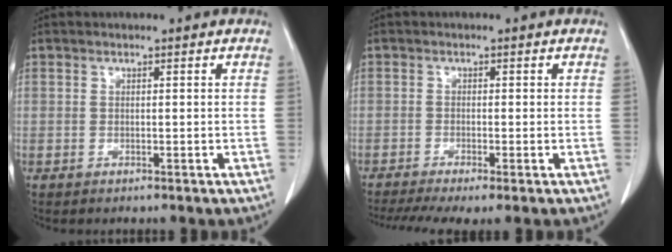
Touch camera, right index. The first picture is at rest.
{"total": 6.7, "force": [-4.6, 1.2, 4.8], "torque": [-0.081, -0.009, -0.079]}